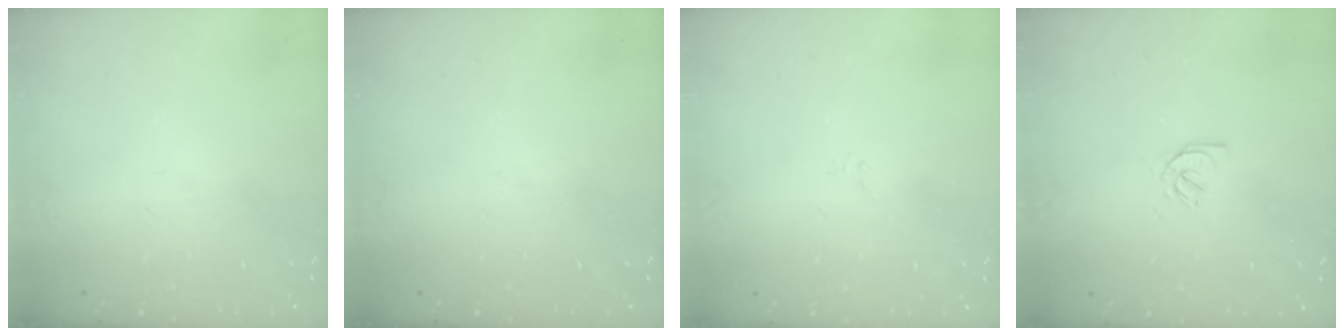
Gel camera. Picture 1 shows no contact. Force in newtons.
{"total": 0.0}
{"total": 1.5, "press": 1.4, "slide": 0.3}
{"total": 2.6, "press": 2.6, "slide": 0.4}